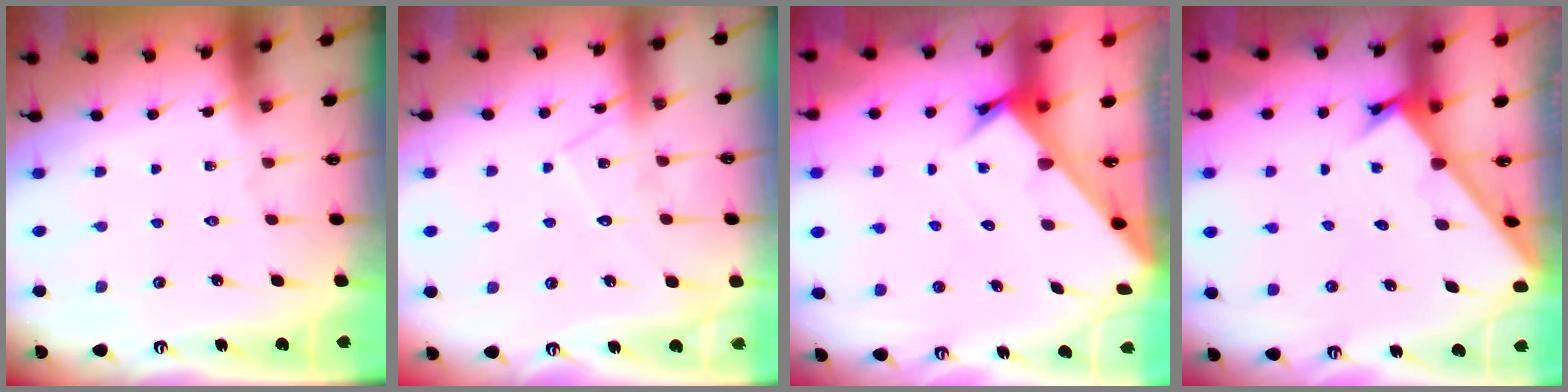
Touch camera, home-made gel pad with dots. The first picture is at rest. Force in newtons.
{"total": 8.6, "press": 8.6, "slide": 0.7}
{"total": 3.3, "press": 3.3, "slide": 0.1}
{"total": 2.1, "press": 2.1, "slide": 0.1}